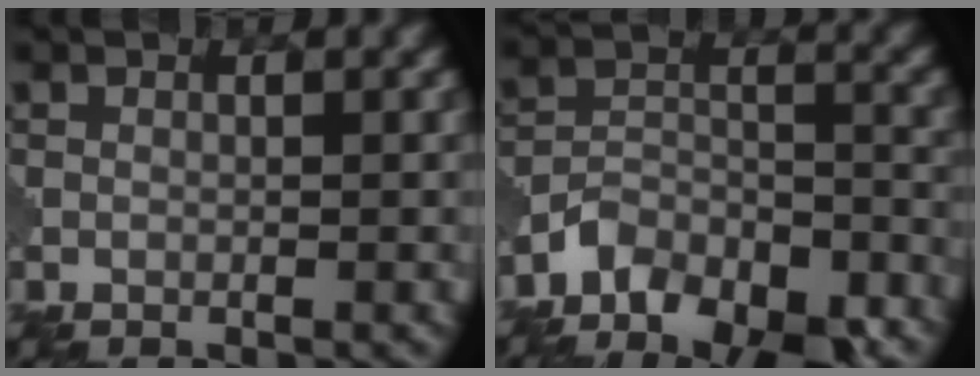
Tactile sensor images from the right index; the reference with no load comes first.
{"total": 11.4, "force": [-9.4, 5.3, 3.8], "torque": [-0.053, -0.001, -0.134]}